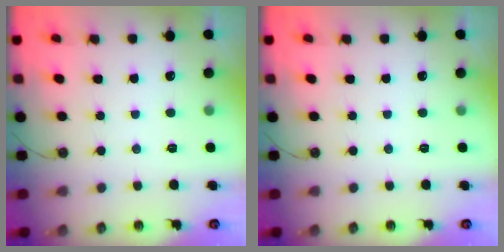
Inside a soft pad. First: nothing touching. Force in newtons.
{"total": 0.0}